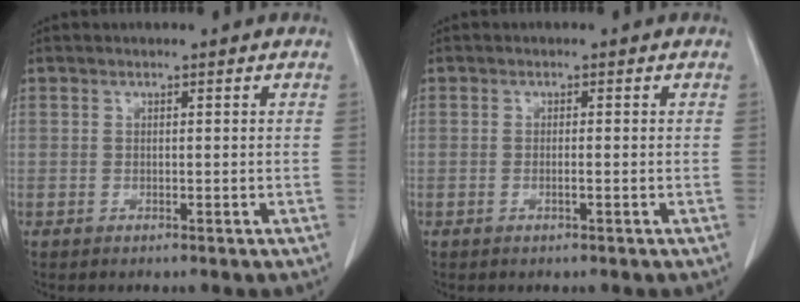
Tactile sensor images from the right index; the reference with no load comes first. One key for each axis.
{"total": 0.8, "fx": -0.4, "fy": 0.0, "fz": 0.7, "tx": -0.016, "ty": 0.000, "tz": -0.006}